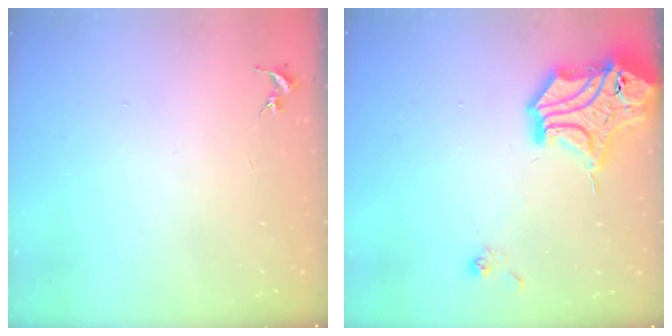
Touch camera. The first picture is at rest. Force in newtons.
{"total": 17.2, "press": 17.0, "slide": 2.6}